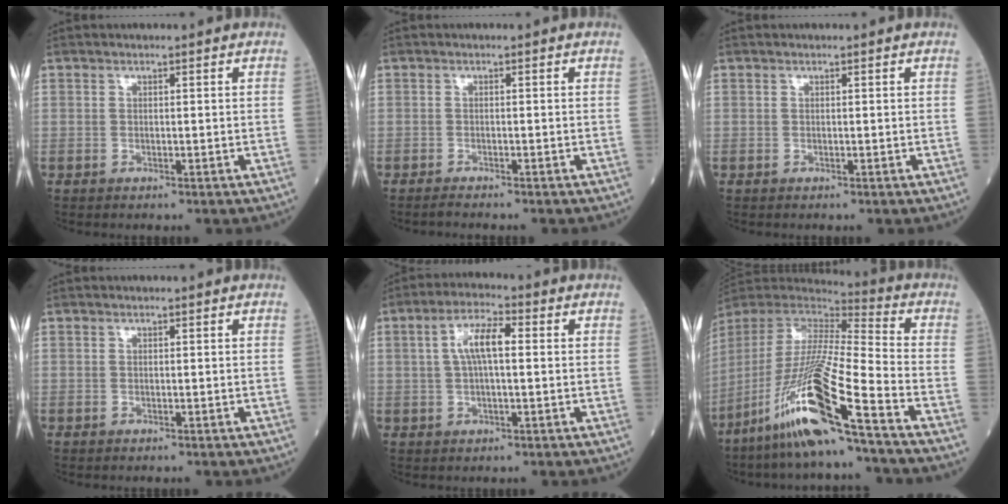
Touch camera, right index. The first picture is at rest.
{"total": 1.7, "force": [-1.6, -0.1, 0.6], "torque": [-0.013, -0.001, -0.024]}
{"total": 0.0}
{"total": 0.0}
{"total": 6.2, "force": [1.0, 1.6, 5.9], "torque": [-0.118, 0.018, 0.017]}
{"total": 20.2, "force": [-11.9, -0.6, 16.3], "torque": [-0.369, -0.048, -0.238]}